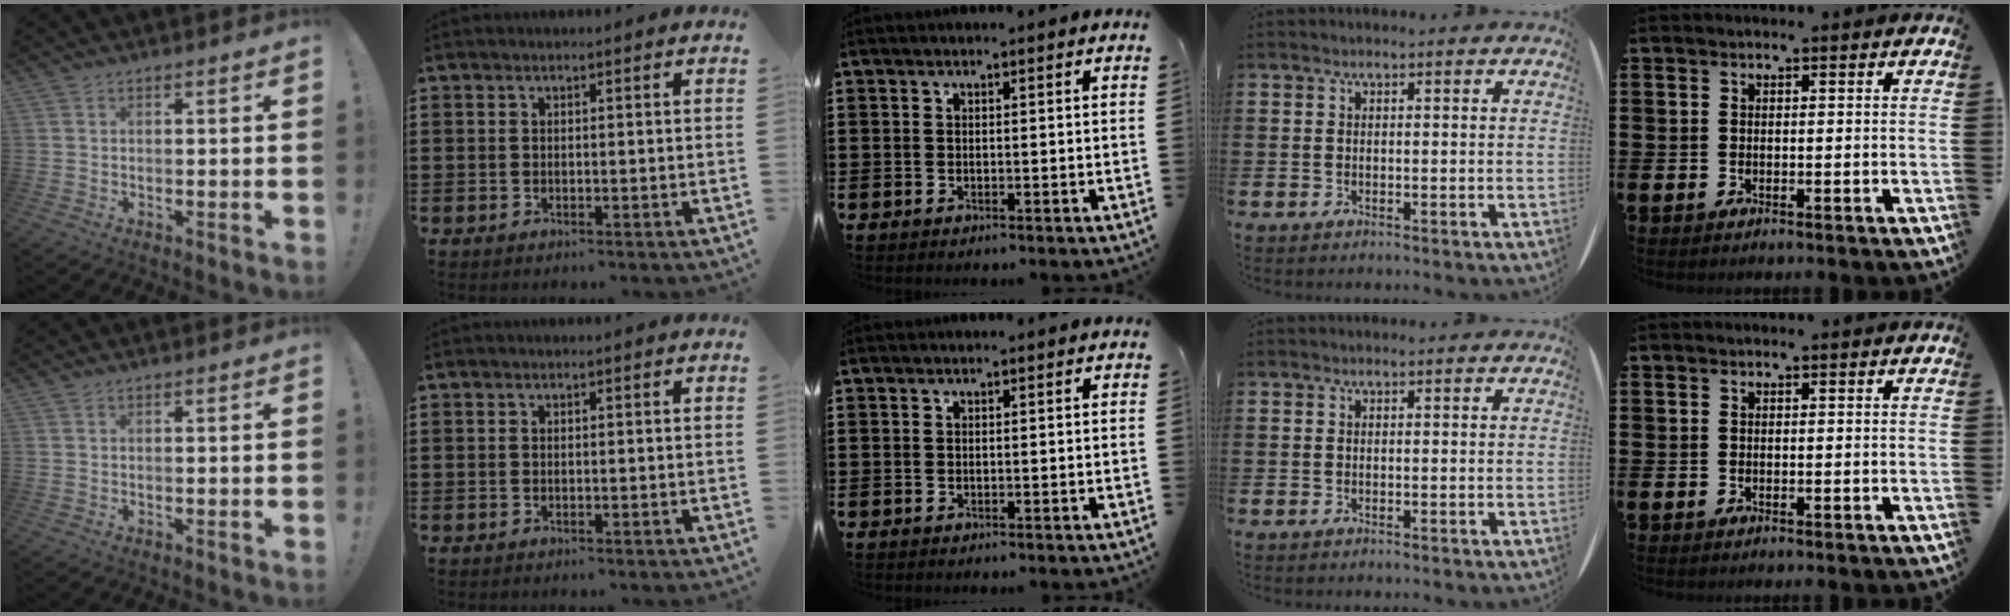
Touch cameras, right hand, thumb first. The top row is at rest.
{}